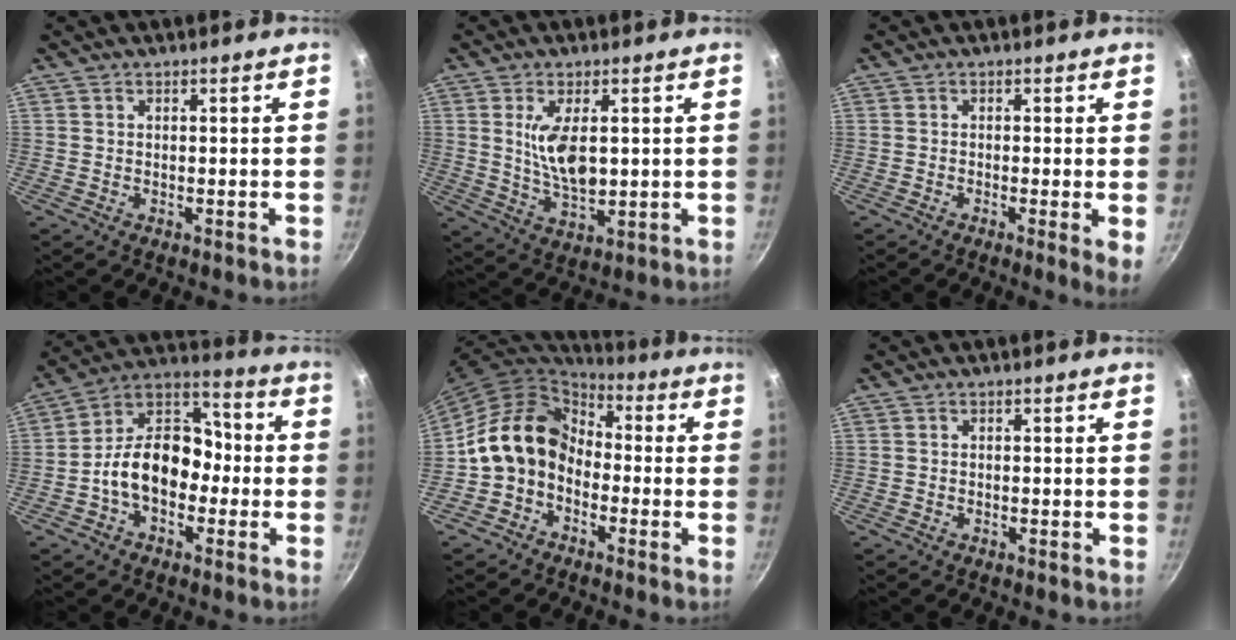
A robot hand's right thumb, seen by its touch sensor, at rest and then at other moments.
{"total": 9.0, "force": [1.4, 4.1, 7.9], "torque": [-0.137, -0.020, 0.034]}
{"total": 3.9, "force": [-0.5, 0.5, 3.8], "torque": [-0.049, -0.008, -0.010]}
{"total": 14.6, "force": [-3.0, 10.3, 9.9], "torque": [-0.112, 0.058, -0.072]}
{"total": 13.2, "force": [-2.5, 10.5, 7.5], "torque": [-0.101, 0.054, -0.069]}
{"total": 0.0}